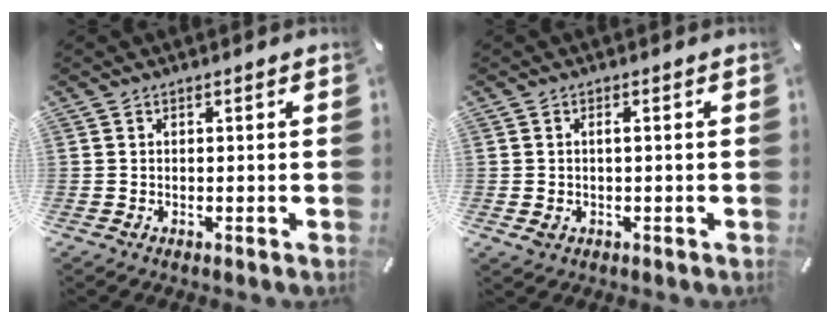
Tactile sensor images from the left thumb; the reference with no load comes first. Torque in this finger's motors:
{"motor_torque": [0.26, 0.66, 0.22, -0.14, 0.04]}